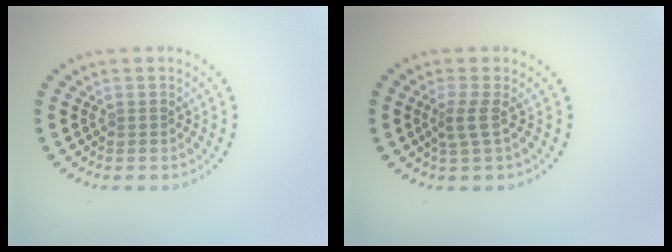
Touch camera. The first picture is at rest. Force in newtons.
{"total": 2.0, "press": 1.4, "slide": 1.4}